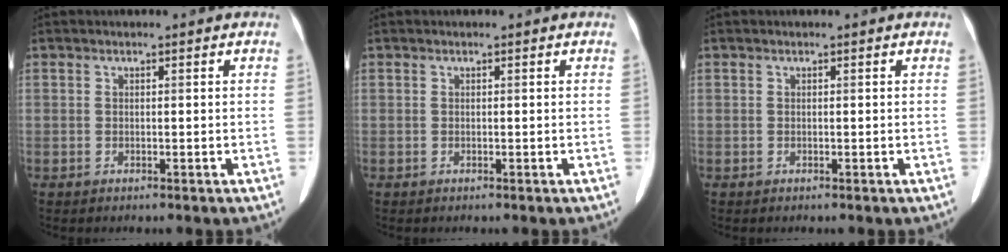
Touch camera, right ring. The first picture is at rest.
{"total": 0.0}
{"total": 0.0}